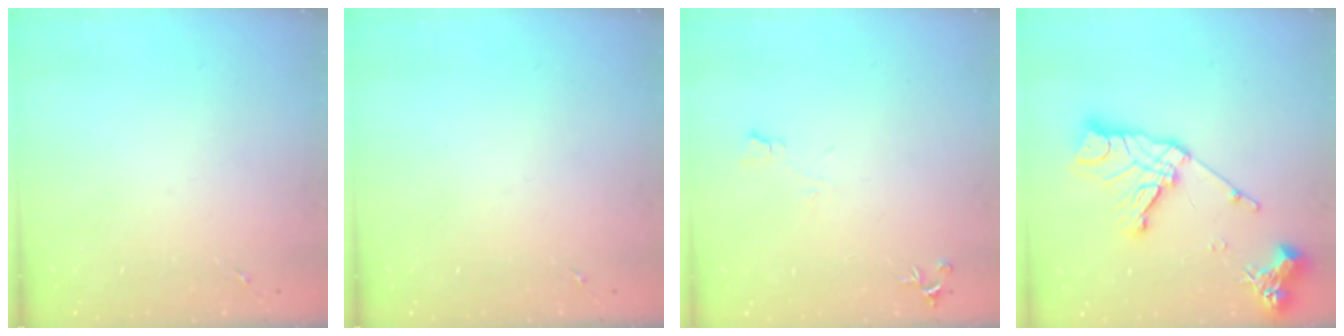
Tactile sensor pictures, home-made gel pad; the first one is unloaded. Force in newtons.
{"total": 0.0}
{"total": 5.9, "press": 5.8, "slide": 1.0}
{"total": 17.2, "press": 17.1, "slide": 1.8}